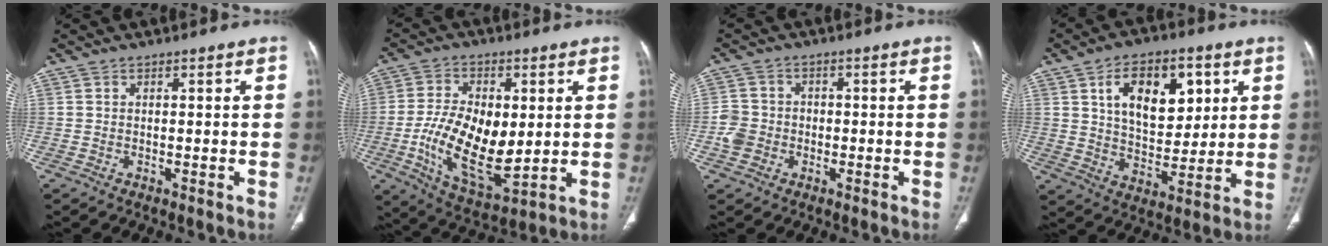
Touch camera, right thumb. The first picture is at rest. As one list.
[{"total": 16.3, "force": [-0.5, 8.3, 14.0], "torque": [-0.241, -0.017, 0.002]}, {"total": 4.6, "force": [-1.3, 4.1, 1.7], "torque": [-0.021, 0.014, -0.029]}, {"total": 15.4, "force": [5.5, 9.1, 11.1], "torque": [-0.128, -0.020, 0.096]}]